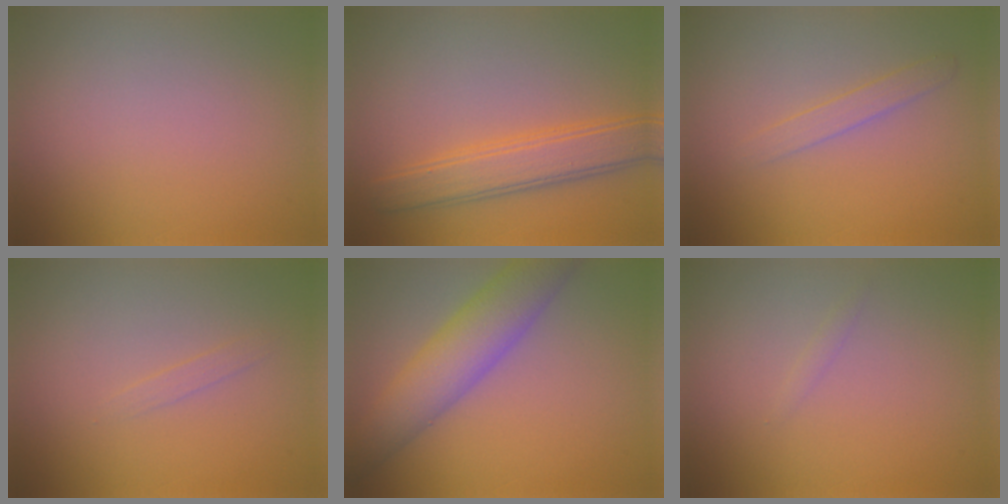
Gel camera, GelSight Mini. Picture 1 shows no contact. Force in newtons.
{"total": 4.4, "press": 4.4, "slide": 0.1}
{"total": 1.4, "press": 1.4, "slide": 0.1}
{"total": 0.7, "press": 0.7, "slide": 0.0}
{"total": 6.3, "press": 6.3, "slide": 0.2}
{"total": 0.5, "press": 0.5, "slide": 0.0}